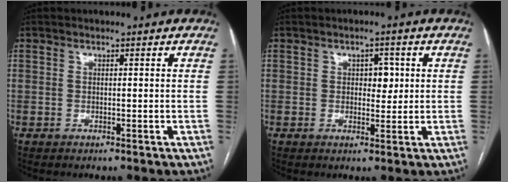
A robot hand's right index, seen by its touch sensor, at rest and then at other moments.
{"total": 3.1, "force": [0.7, 1.9, 2.4], "torque": [-0.029, 0.006, 0.011]}